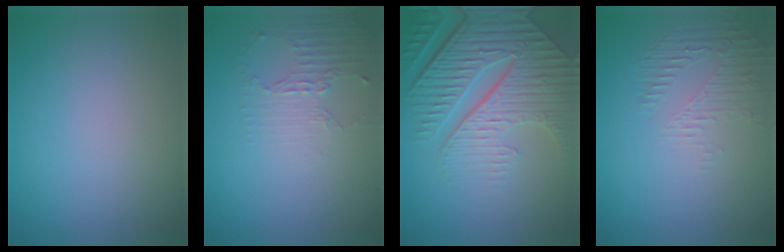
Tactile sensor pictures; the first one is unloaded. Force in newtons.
{"total": 2.3, "press": 1.6, "slide": 1.6}
{"total": 8.8, "press": 6.2, "slide": 6.3}
{"total": 1.7, "press": 0.6, "slide": 1.6}